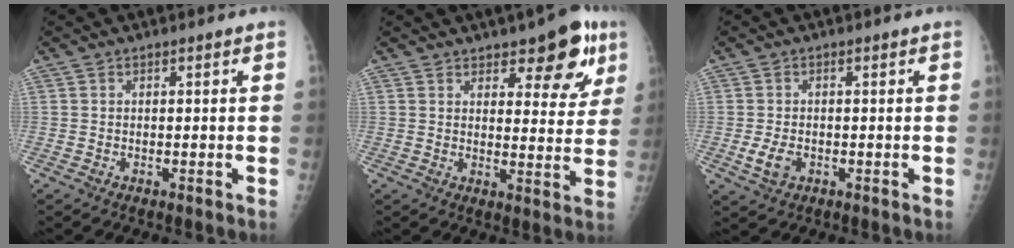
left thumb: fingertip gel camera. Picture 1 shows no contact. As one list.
[{"total": 10.3, "force": [6.0, 4.4, 7.1], "torque": [-0.051, -0.029, 0.079]}, {"total": 3.7, "force": [-1.0, 2.5, 2.5], "torque": [-0.048, -0.001, -0.015]}]